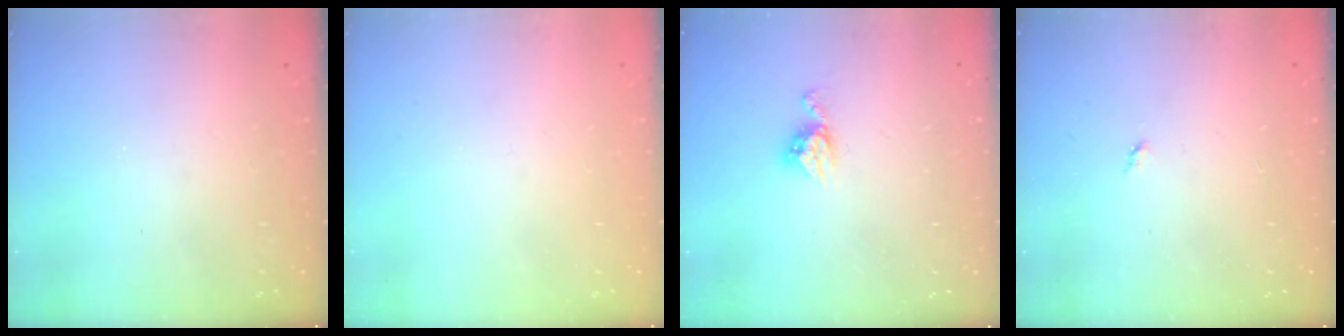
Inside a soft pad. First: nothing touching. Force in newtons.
{"total": 0.0}
{"total": 6.1, "press": 6.1, "slide": 0.4}
{"total": 2.8, "press": 2.8, "slide": 0.4}